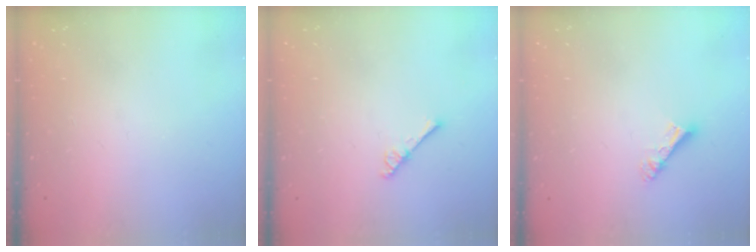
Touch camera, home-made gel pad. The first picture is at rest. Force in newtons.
{"total": 2.6, "press": 2.6, "slide": 0.3}
{"total": 4.3, "press": 4.3, "slide": 0.3}